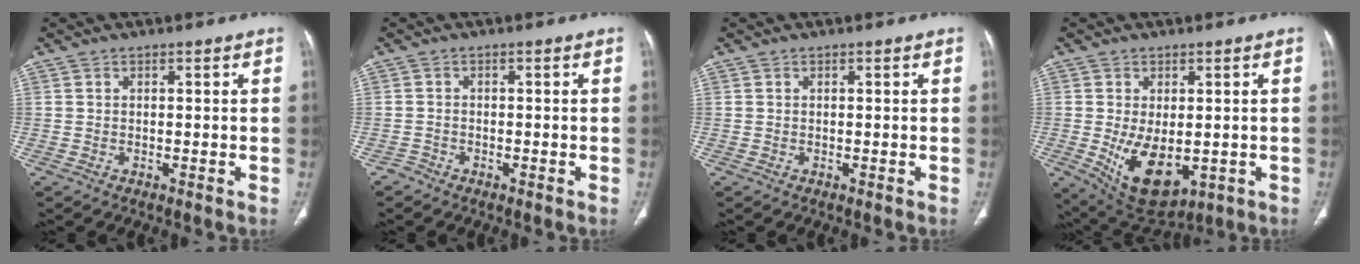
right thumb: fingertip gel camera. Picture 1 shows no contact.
{"total": 1.2, "force": [-1.0, 0.6, -0.3], "torque": [0.005, 0.001, -0.026]}
{"total": 0.0}
{"total": 11.1, "force": [-2.1, 6.4, 8.9], "torque": [-0.135, -0.016, -0.008]}